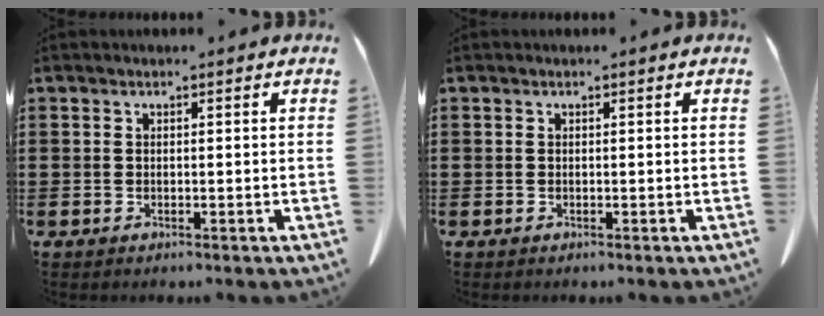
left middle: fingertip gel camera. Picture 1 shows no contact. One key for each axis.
{"total": 0.0}